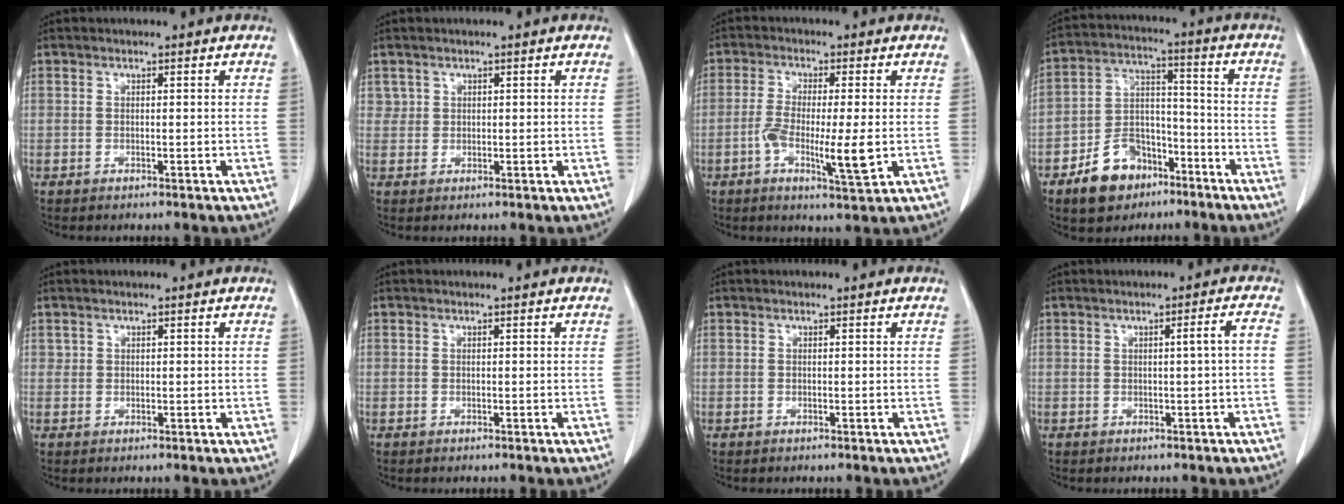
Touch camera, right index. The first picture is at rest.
{"total": 1.6, "force": [0.9, 1.3, -0.1], "torque": [0.019, 0.002, 0.011]}
{"total": 7.9, "force": [-1.8, 0.9, 7.7], "torque": [-0.134, -0.014, -0.035]}
{"total": 10.5, "force": [-6.2, 7.0, 4.7], "torque": [-0.086, 0.024, -0.101]}
{"total": 0.7, "force": [0.4, 0.6, 0.1], "torque": [0.008, 0.001, 0.006]}
{"total": 0.0}
{"total": 0.0}
{"total": 2.1, "force": [-0.2, -0.5, 2.1], "torque": [-0.031, 0.002, 0.001]}